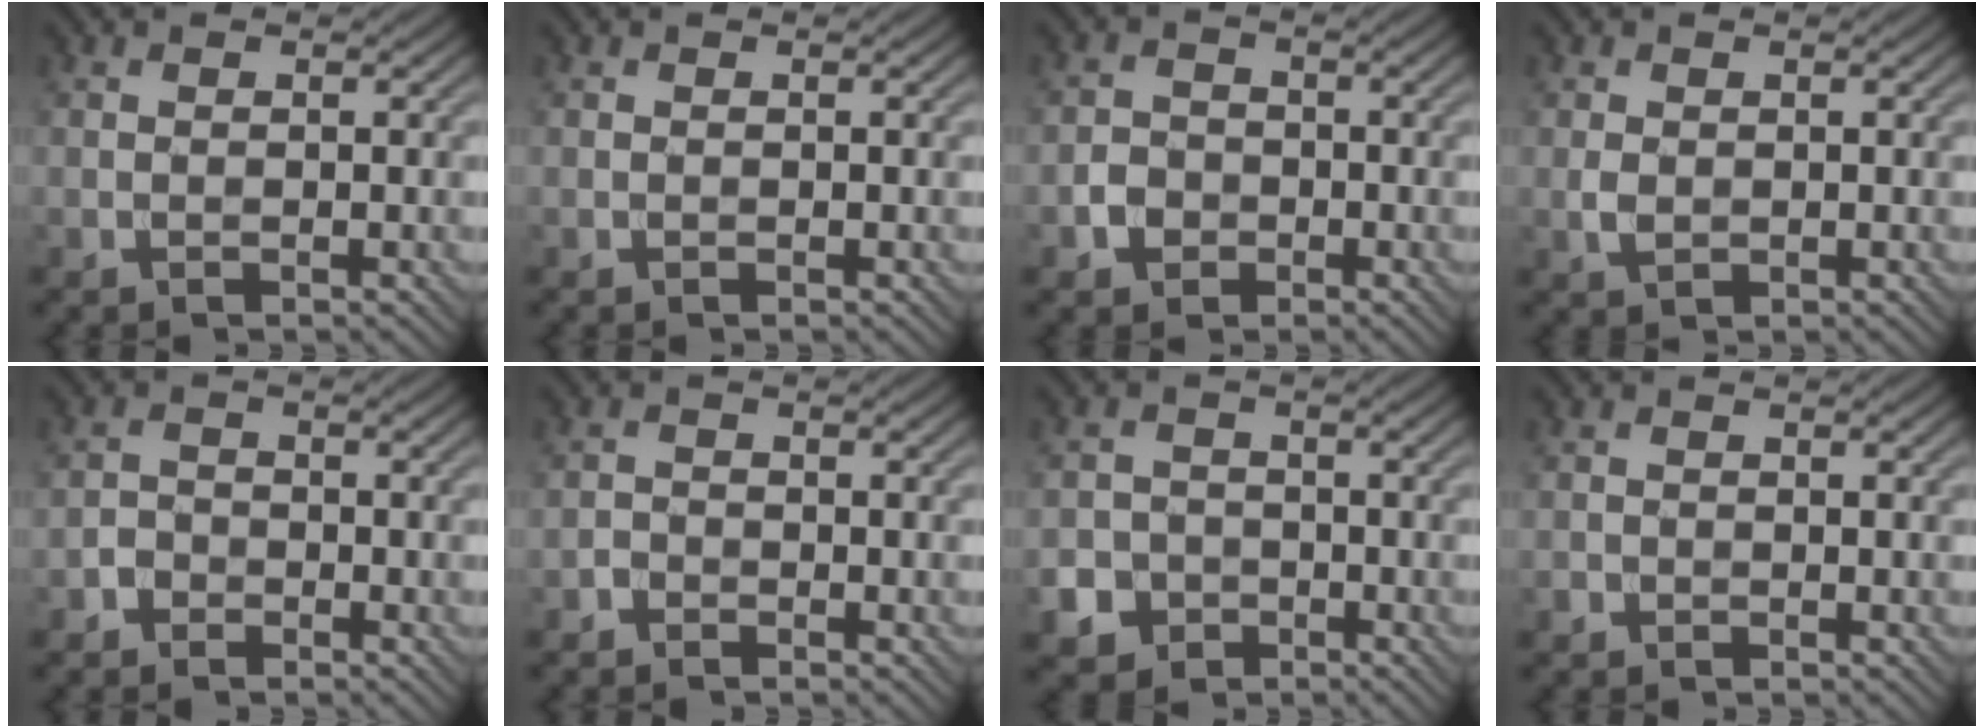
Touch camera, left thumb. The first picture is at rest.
{"total": 0.0}
{"total": 2.6, "force": [-1.2, 2.2, 0.9], "torque": [-0.015, 0.001, -0.027]}
{"total": 1.4, "force": [0.1, 1.0, 1.0], "torque": [-0.026, -0.002, 0.004]}
{"total": 1.8, "force": [-1.3, 1.2, 0.4], "torque": [-0.002, 0.004, -0.032]}
{"total": 1.2, "force": [-1.0, 0.6, 0.2], "torque": [-0.003, 0.002, -0.025]}
{"total": 5.3, "force": [-3.0, 4.3, 1.0], "torque": [-0.008, -0.011, -0.067]}
{"total": 0.6, "force": [-0.4, 0.4, 0.1], "torque": [-0.001, -0.003, -0.008]}